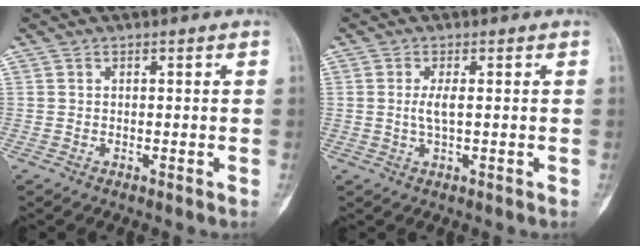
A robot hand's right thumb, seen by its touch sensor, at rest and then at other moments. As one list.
[{"total": 2.6, "force": [0.2, 0.6, 2.5], "torque": [-0.057, -0.004, 0.004]}]